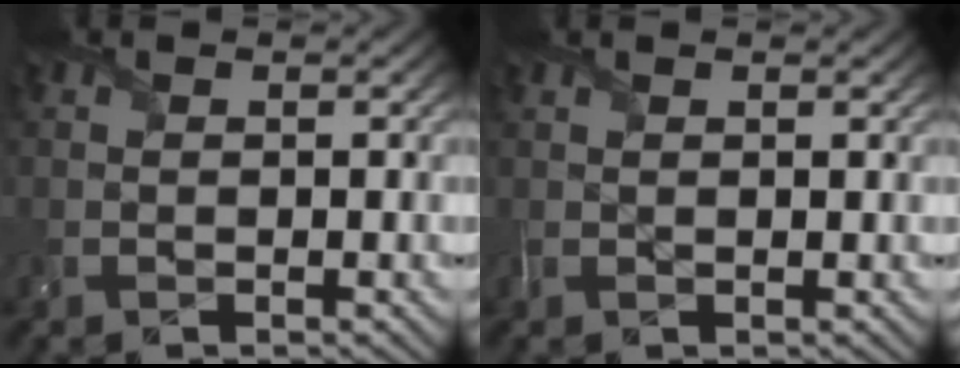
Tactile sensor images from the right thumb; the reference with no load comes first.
{"total": 1.1, "force": [0.7, 0.2, 0.8], "torque": [-0.023, 0.002, 0.013]}